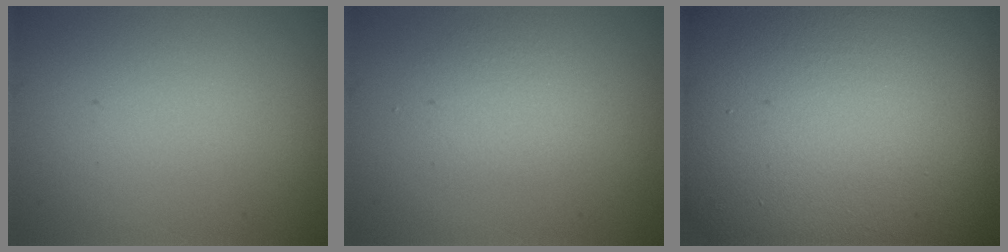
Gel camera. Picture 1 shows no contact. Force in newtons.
{"total": 1.8, "press": 1.8, "slide": 0.1}
{"total": 27.0, "press": 26.9, "slide": 1.7}